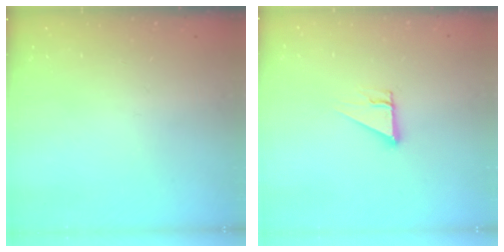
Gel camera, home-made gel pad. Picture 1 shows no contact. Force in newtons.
{"total": 3.1, "press": 3.1, "slide": 0.1}